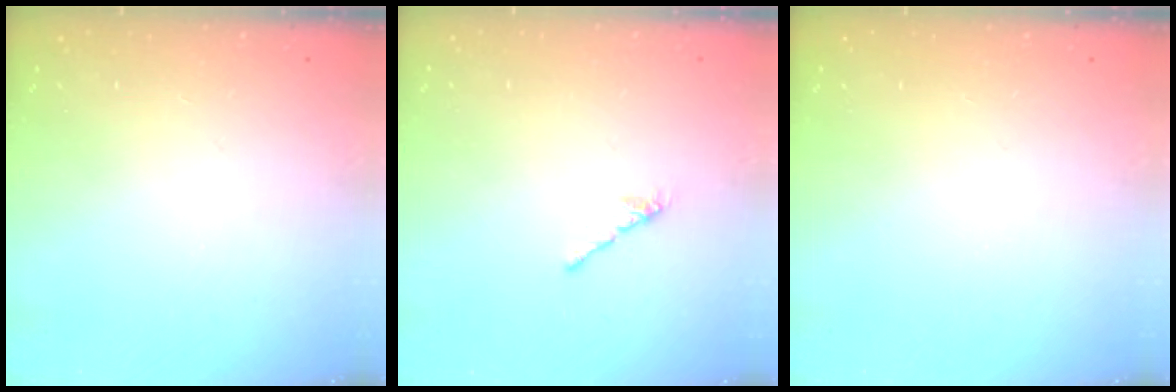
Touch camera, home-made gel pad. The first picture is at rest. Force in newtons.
{"total": 2.1, "press": 2.0, "slide": 0.7}
{"total": 0.0}